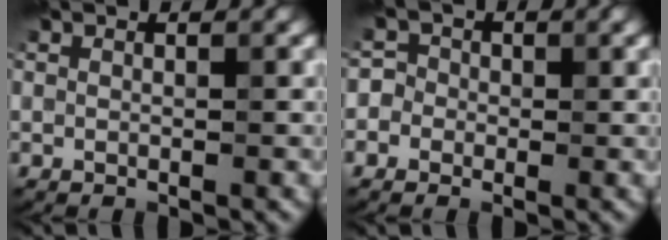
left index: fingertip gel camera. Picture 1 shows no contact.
{"total": 3.1, "force": [-0.7, 3.0, 0.7], "torque": [0.013, 0.016, -0.043]}